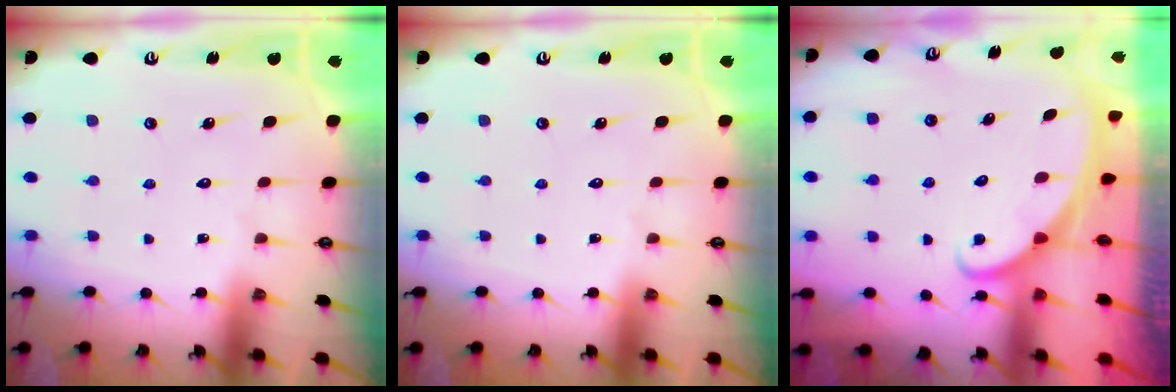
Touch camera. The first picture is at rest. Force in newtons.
{"total": 0.0}
{"total": 2.3, "press": 2.3, "slide": 0.1}